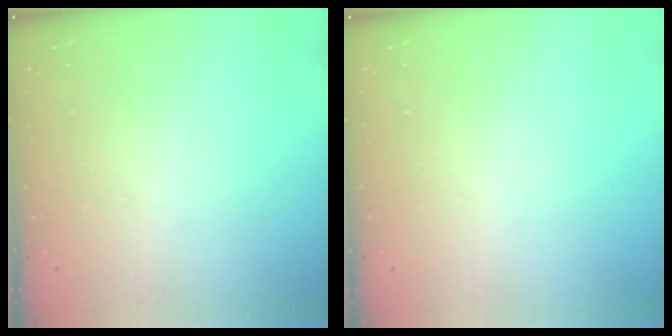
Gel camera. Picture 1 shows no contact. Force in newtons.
{"total": 0.0}